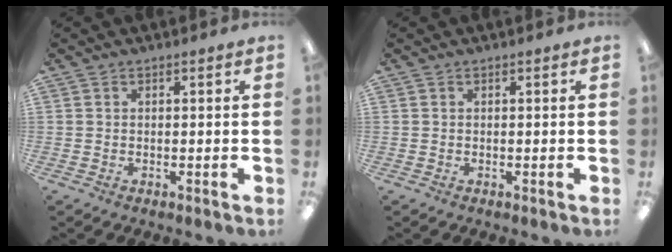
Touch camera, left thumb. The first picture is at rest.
{"total": 0.0}